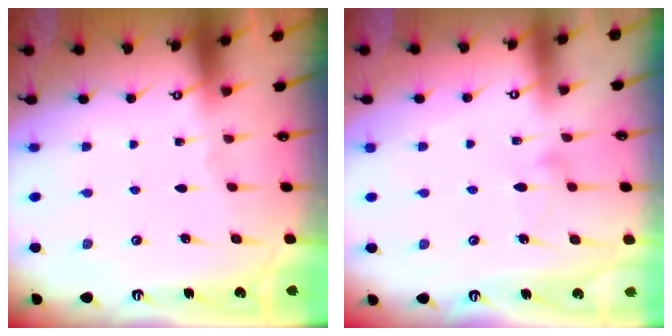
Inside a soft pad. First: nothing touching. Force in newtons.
{"total": 6.8, "press": 6.8, "slide": 0.3}